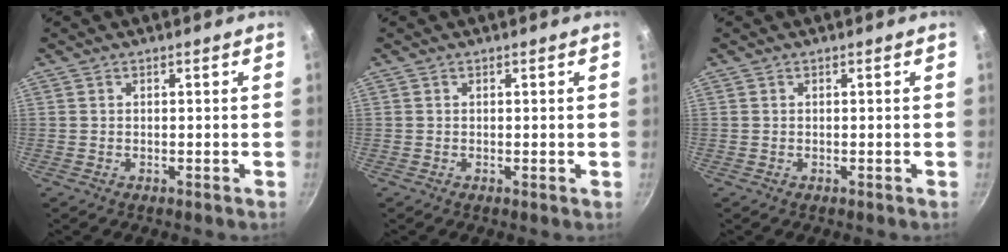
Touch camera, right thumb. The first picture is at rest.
{"total": 0.0}
{"total": 0.0}